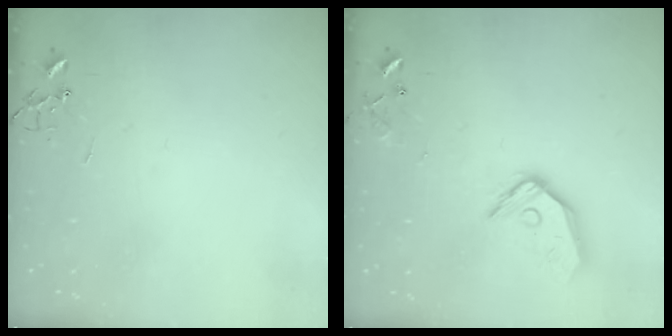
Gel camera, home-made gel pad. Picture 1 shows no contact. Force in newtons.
{"total": 12.2, "press": 12.2, "slide": 1.1}